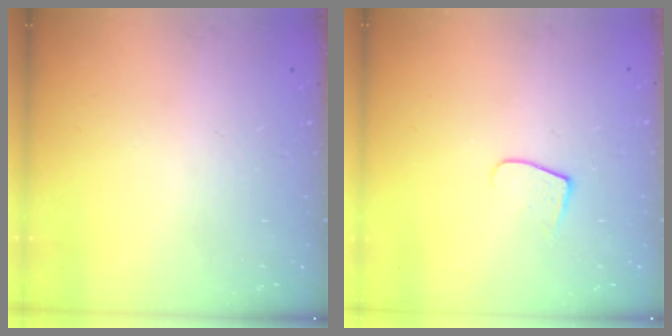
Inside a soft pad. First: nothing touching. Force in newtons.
{"total": 5.8, "press": 5.8, "slide": 0.7}